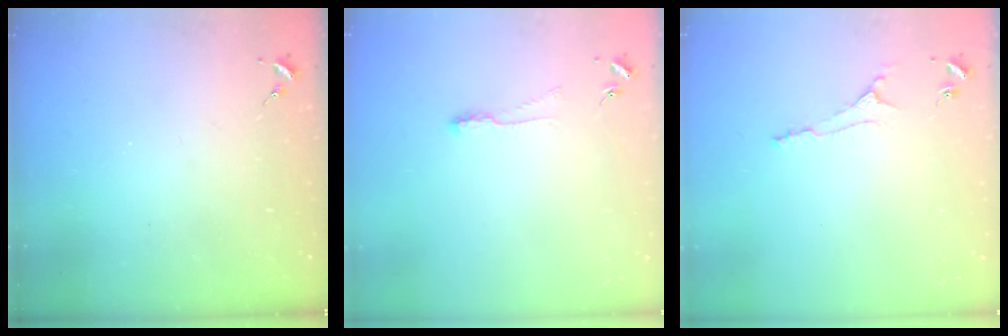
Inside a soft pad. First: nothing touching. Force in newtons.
{"total": 5.7, "press": 5.7, "slide": 0.5}
{"total": 4.7, "press": 4.7, "slide": 0.6}